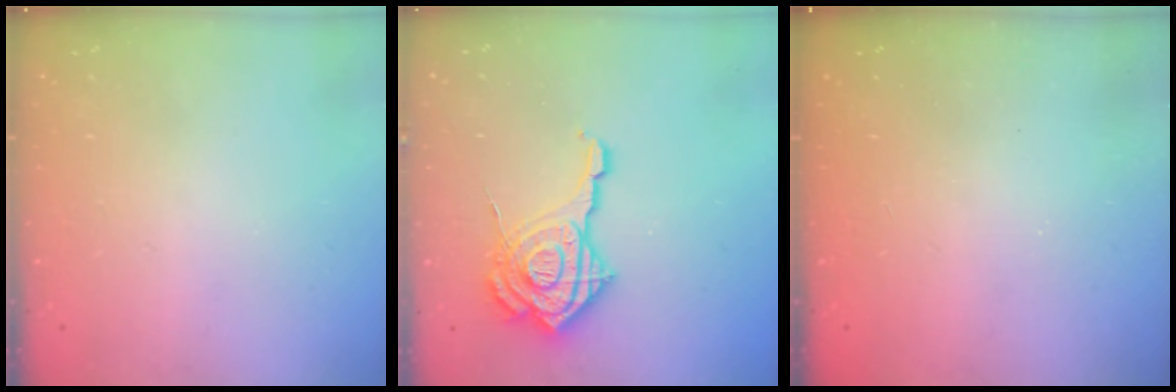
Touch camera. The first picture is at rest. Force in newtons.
{"total": 20.7, "press": 20.6, "slide": 2.3}
{"total": 2.3, "press": 2.2, "slide": 0.7}